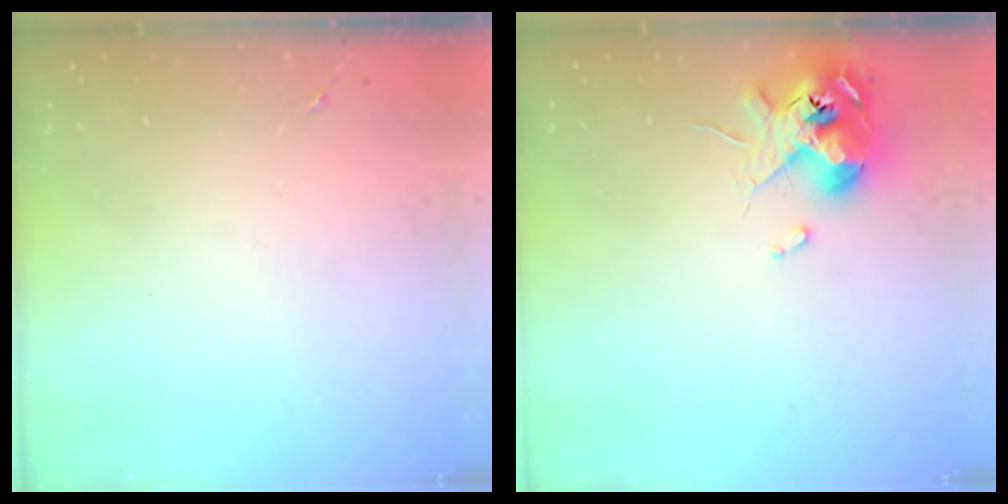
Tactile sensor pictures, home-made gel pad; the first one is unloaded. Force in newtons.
{"total": 11.6, "press": 11.4, "slide": 2.1}